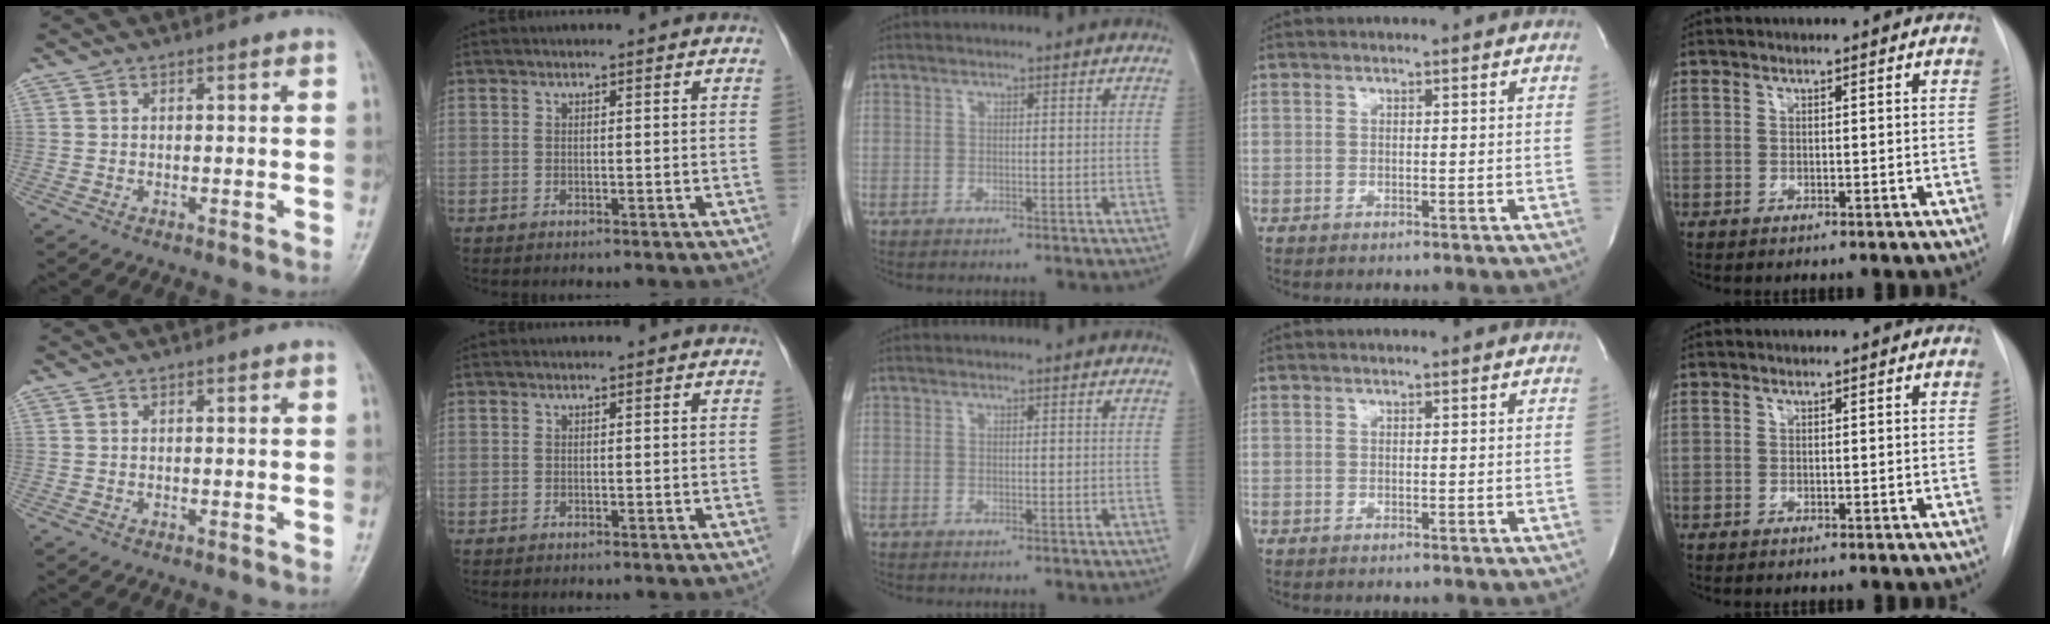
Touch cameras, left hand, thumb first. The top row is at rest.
{}